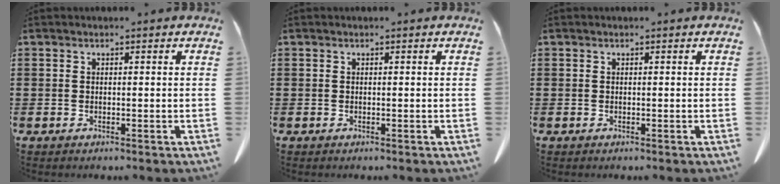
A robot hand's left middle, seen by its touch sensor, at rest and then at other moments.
{"total": 0.0}
{"total": 0.0}